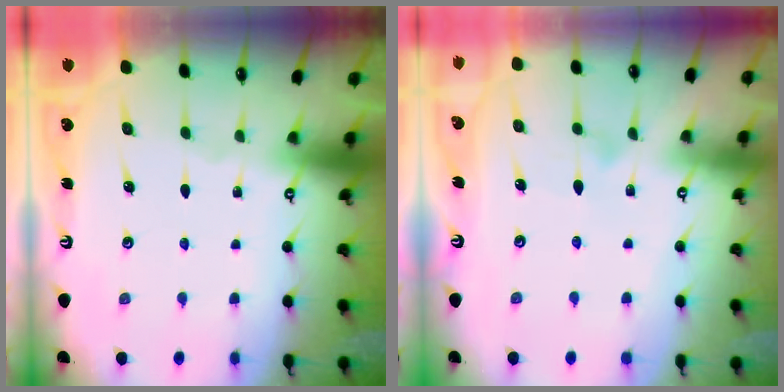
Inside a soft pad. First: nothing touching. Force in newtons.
{"total": 4.9, "press": 4.9, "slide": 0.4}